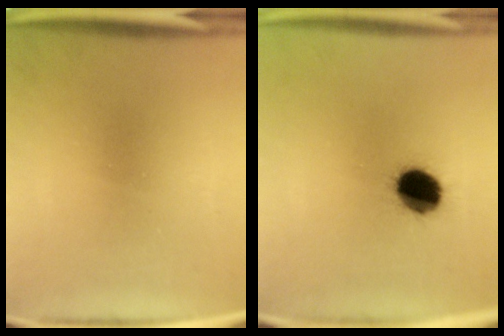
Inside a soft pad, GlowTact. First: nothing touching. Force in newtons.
{"total": 10.8}